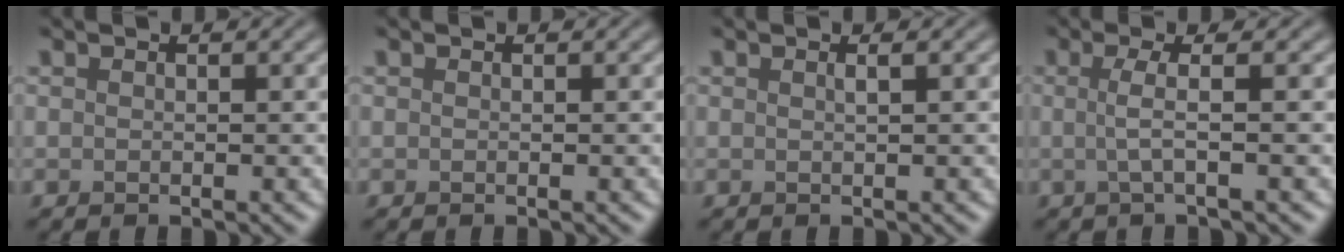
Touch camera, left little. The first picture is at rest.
{"total": 0.0}
{"total": 0.9, "force": [0.3, 0.3, 0.8], "torque": [-0.005, 0.003, 0.001]}
{"total": 2.5, "force": [0.0, 0.6, 2.4], "torque": [-0.045, -0.001, -0.008]}